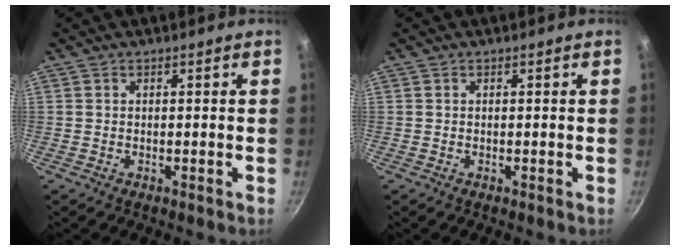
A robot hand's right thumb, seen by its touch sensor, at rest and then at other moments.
{"total": 0.0}